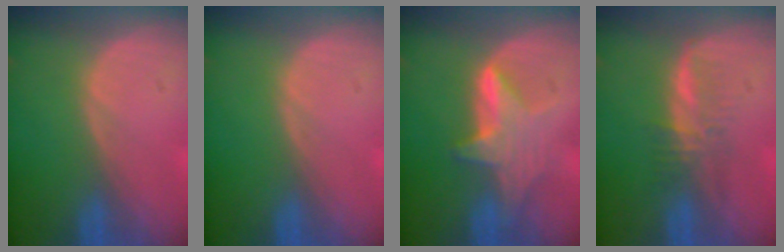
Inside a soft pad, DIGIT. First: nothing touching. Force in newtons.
{"total": 0.0}
{"total": 6.0, "press": 5.9, "slide": 0.9}
{"total": 3.4, "press": 3.4, "slide": 0.6}